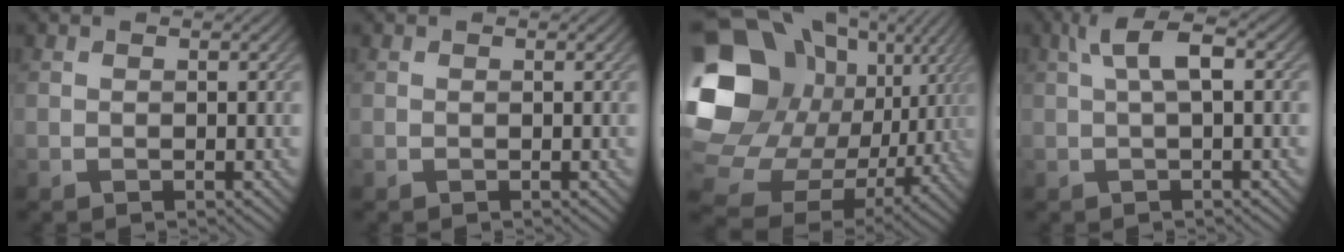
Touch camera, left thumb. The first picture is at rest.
{"total": 0.0}
{"total": 22.8, "force": [2.1, 19.1, 12.3], "torque": [-0.299, -0.006, 0.053]}
{"total": 4.3, "force": [0.9, 1.0, 4.1], "torque": [-0.075, 0.017, 0.016]}